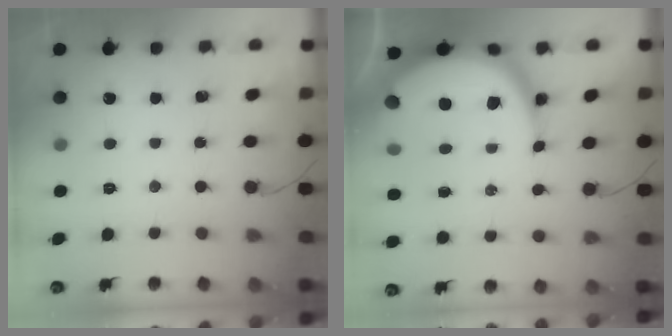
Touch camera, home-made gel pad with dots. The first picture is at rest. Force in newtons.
{"total": 15.7, "press": 15.6, "slide": 1.3}